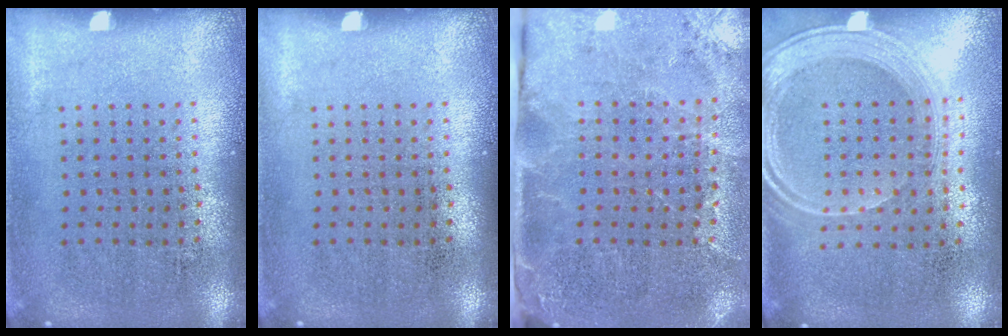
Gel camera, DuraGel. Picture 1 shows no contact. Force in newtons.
{"total": 0.0}
{"total": 3.9, "press": 3.2, "slide": 2.3}
{"total": 1.9, "press": 1.6, "slide": 1.1}